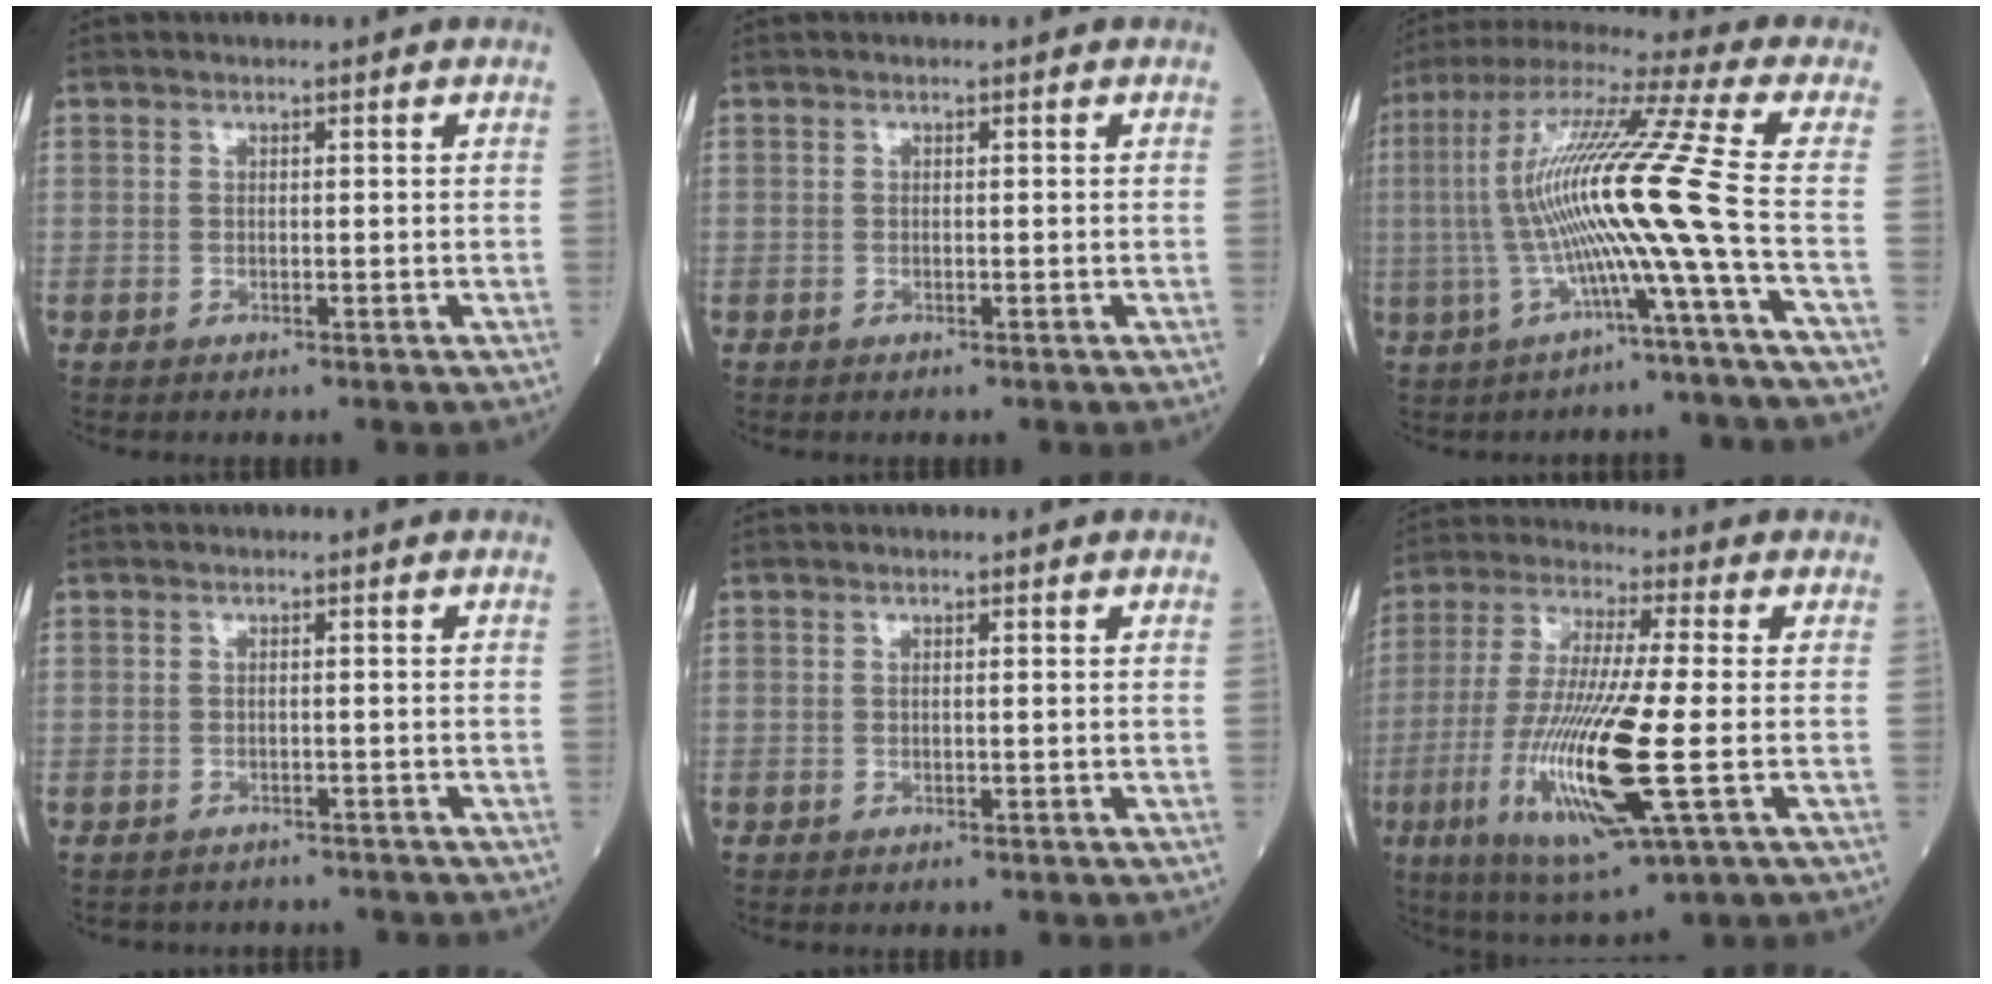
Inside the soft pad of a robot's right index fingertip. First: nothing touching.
{"total": 0.0}
{"total": 15.4, "force": [-2.5, -2.6, 15.0], "torque": [-0.294, 0.014, -0.056]}
{"total": 3.7, "force": [-3.2, 1.7, 0.0], "torque": [-0.007, 0.005, -0.044]}
{"total": 0.0}
{"total": 17.6, "force": [-4.3, 1.4, 17.0], "torque": [-0.358, -0.029, -0.077]}